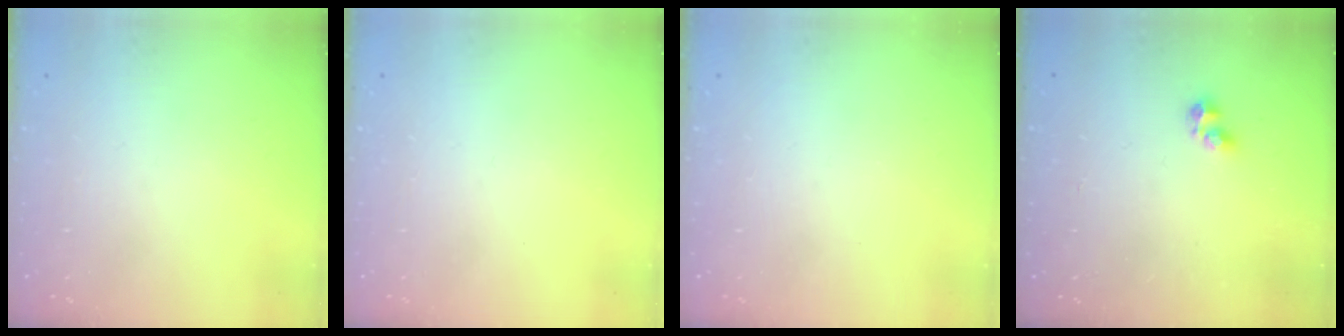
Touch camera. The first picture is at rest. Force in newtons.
{"total": 0.0}
{"total": 0.0}
{"total": 2.8, "press": 2.7, "slide": 0.5}